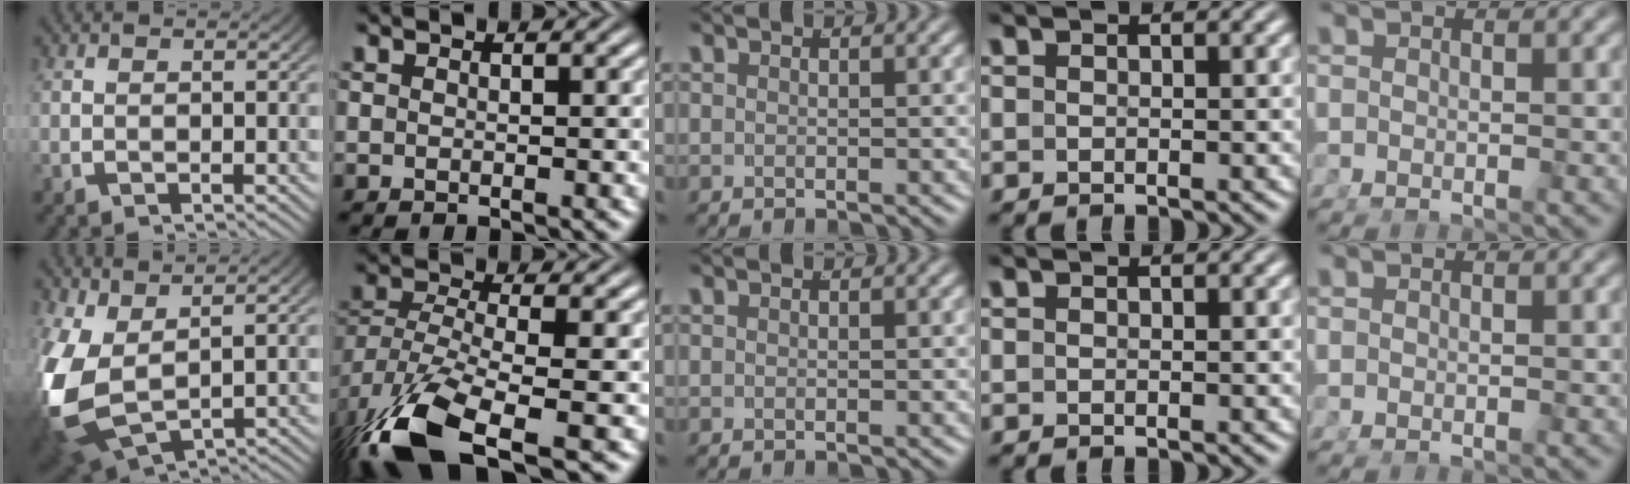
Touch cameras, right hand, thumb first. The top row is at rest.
{"thumb": {"total": 11.1, "force": [-1.2, 7.8, 7.7], "torque": [-0.228, -0.064, 0.018]}, "index": {"total": 9.5, "force": [-5.3, 4.5, 6.5], "torque": [-0.163, -0.053, -0.057]}}